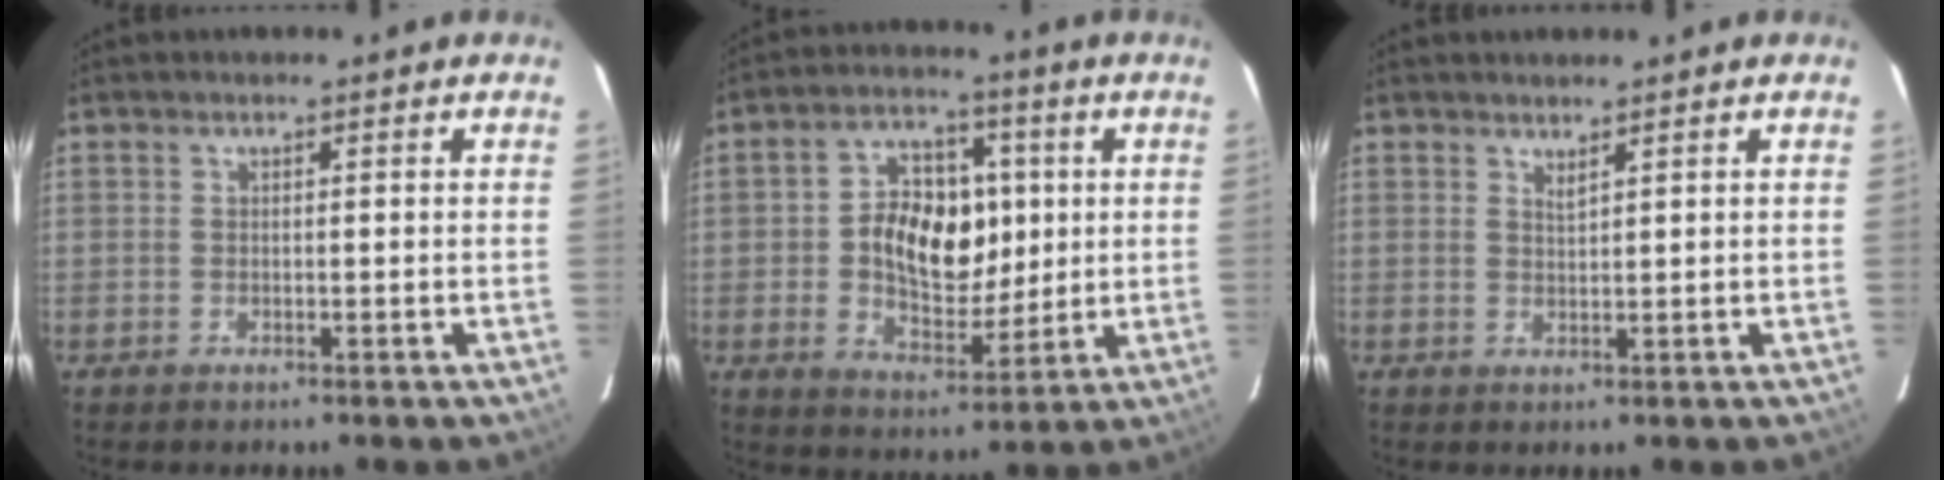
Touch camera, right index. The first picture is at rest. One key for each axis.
{"total": 10.1, "fx": 0.4, "fy": 6.6, "fz": 7.7, "tx": -0.139, "ty": 0.018, "tz": 0.012}
{"total": 1.1, "fx": 1.0, "fy": -0.1, "fz": 0.6, "tx": -0.010, "ty": -0.001, "tz": 0.017}